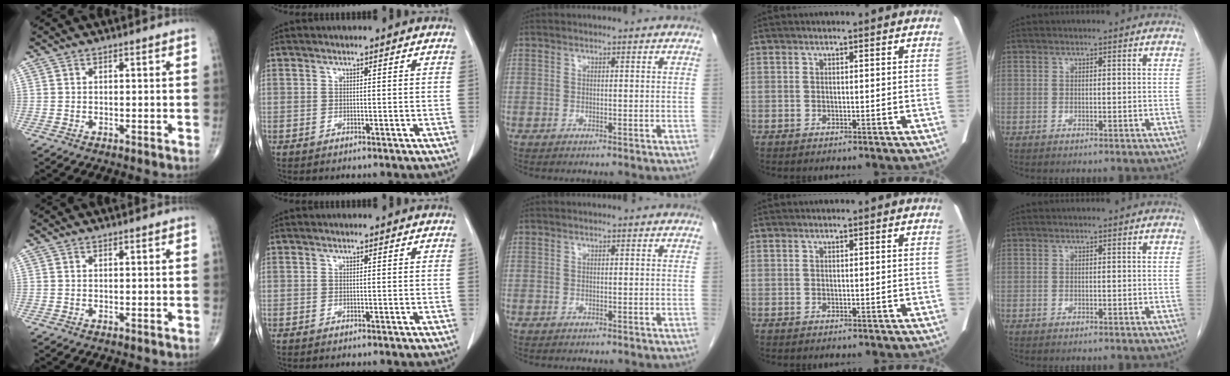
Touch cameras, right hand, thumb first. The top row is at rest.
{}